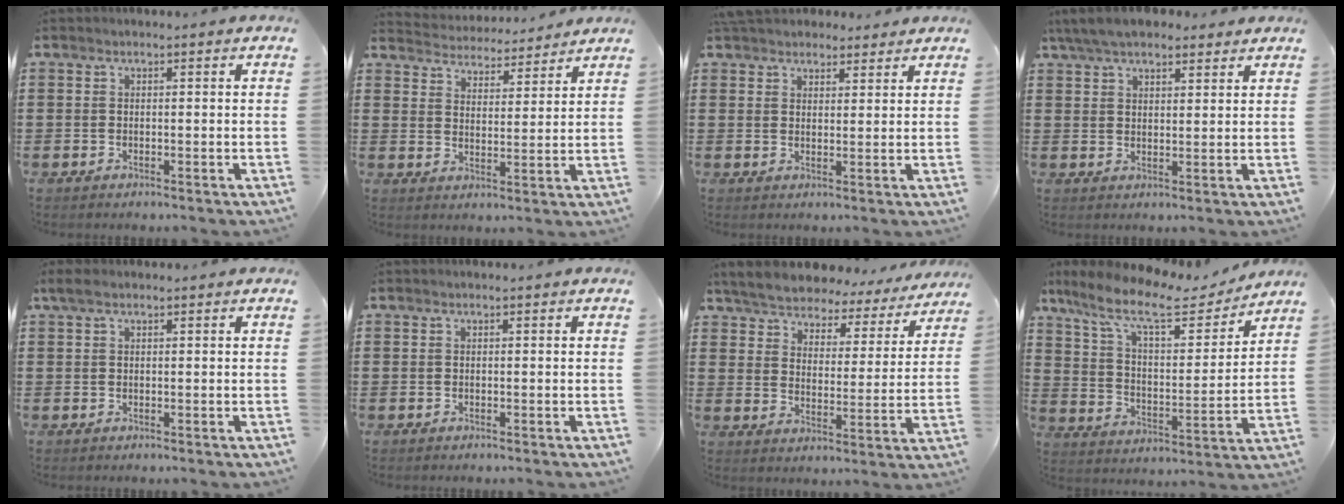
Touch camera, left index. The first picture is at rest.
{"total": 4.2, "force": [4.2, 0.3, -0.3], "torque": [-0.017, -0.027, 0.072]}
{"total": 4.1, "force": [3.7, 1.5, 0.8], "torque": [-0.028, 0.000, 0.072]}
{"total": 6.1, "force": [5.2, 1.8, 2.7], "torque": [-0.067, -0.003, 0.097]}
{"total": 1.5, "force": [0.6, 0.6, 1.2], "torque": [-0.024, 0.004, 0.012]}
{"total": 0.0}
{"total": 5.3, "force": [5.2, 0.6, 0.5], "torque": [-0.041, -0.040, 0.087]}
{"total": 11.4, "force": [8.9, 2.6, 6.6], "torque": [-0.161, -0.039, 0.151]}